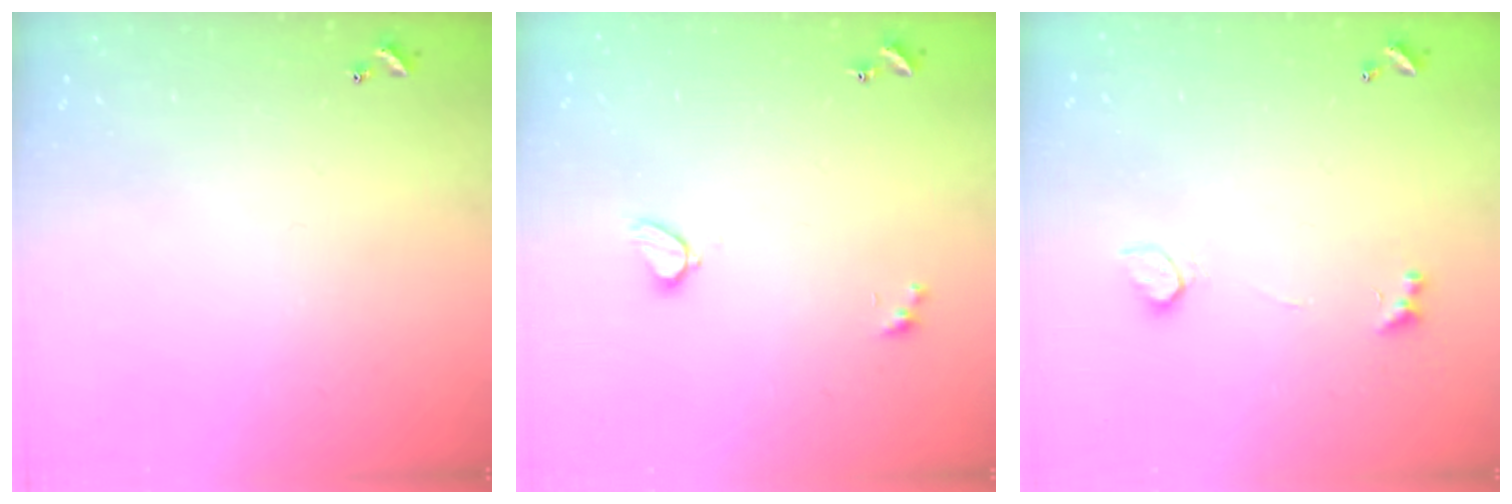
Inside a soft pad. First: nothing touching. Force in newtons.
{"total": 1.9, "press": 1.9, "slide": 0.3}
{"total": 2.6, "press": 2.4, "slide": 1.2}